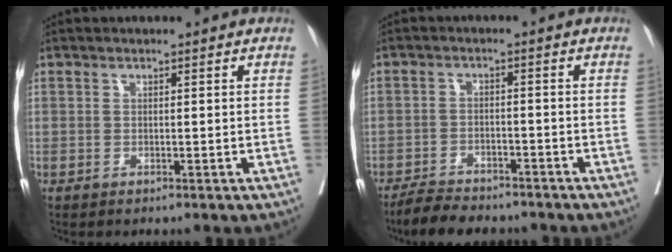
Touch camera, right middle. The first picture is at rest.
{"total": 6.5, "force": [-5.8, 1.9, 2.1], "torque": [-0.035, -0.013, -0.098]}